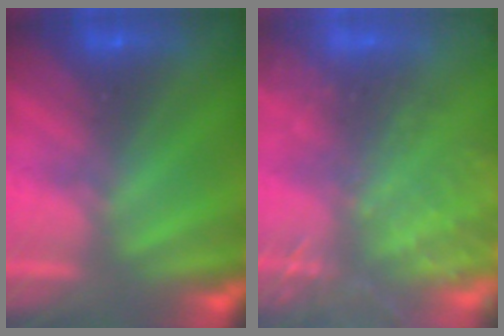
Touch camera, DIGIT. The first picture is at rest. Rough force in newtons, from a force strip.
{"total": 6.4}